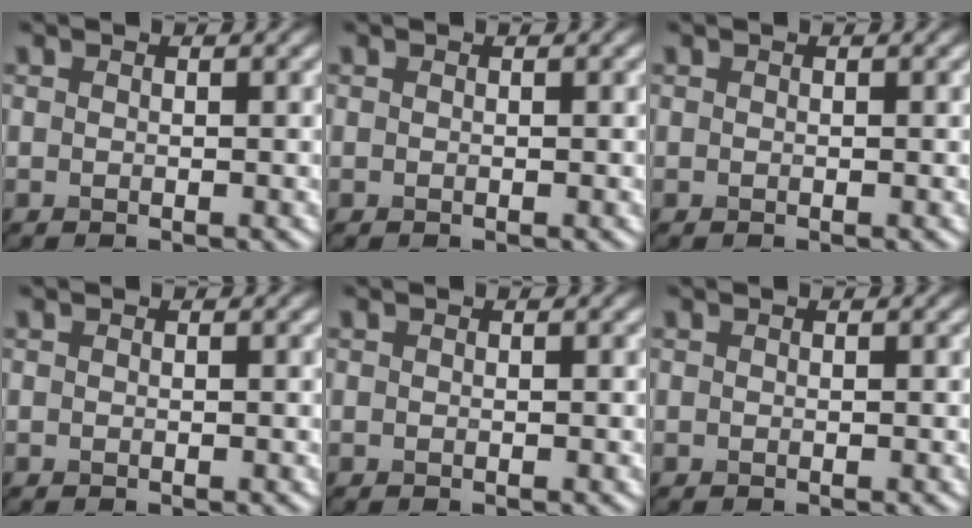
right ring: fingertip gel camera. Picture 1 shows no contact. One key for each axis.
{"total": 0.0}
{"total": 0.0}
{"total": 0.0}
{"total": 0.0}
{"total": 0.0}